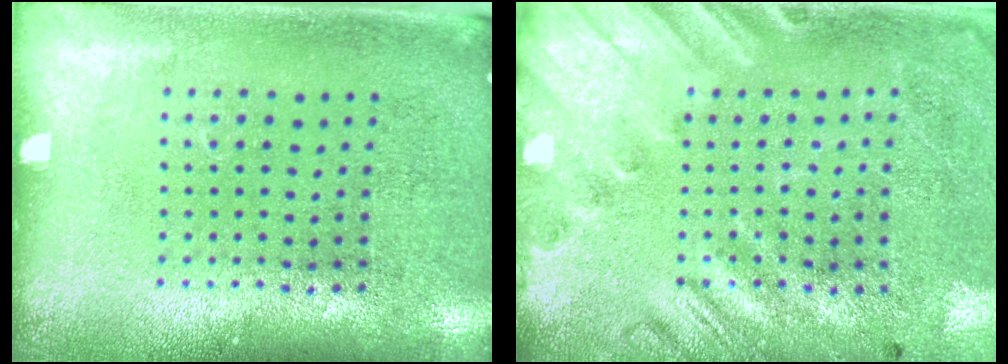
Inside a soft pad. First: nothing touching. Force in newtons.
{"total": 2.6, "press": 1.8, "slide": 1.8}